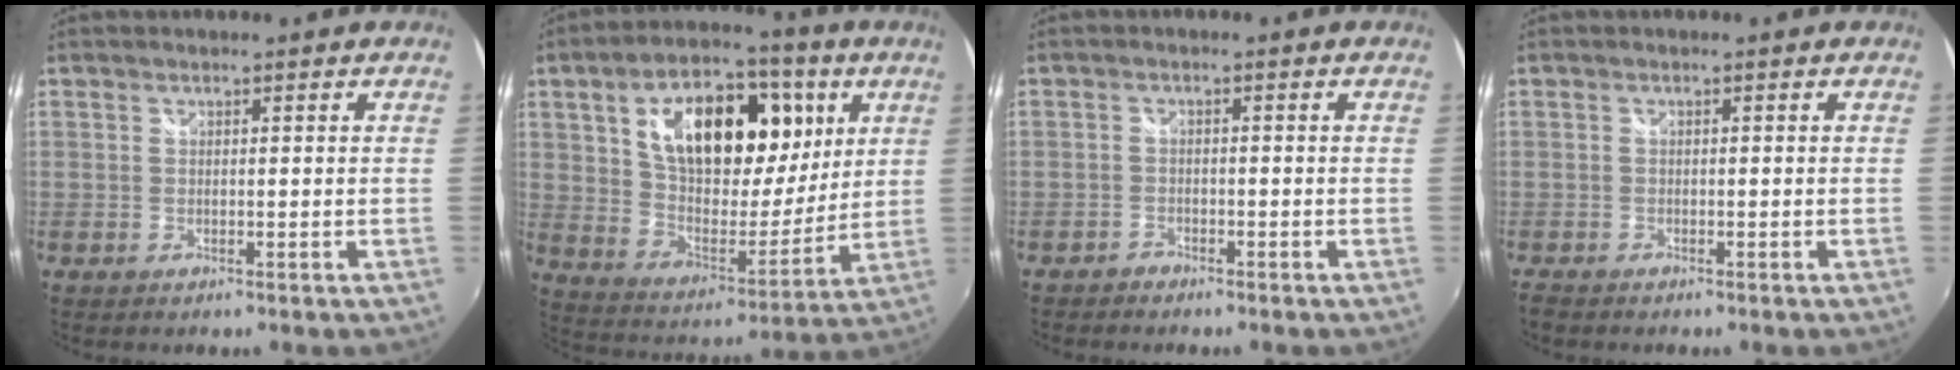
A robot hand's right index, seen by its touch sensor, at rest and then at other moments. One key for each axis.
{"total": 23.4, "fx": 8.2, "fy": 12.6, "fz": 17.9, "tx": -0.310, "ty": 0.023, "tz": 0.140}
{"total": 1.7, "fx": -1.6, "fy": 0.8, "fz": 0.0, "tx": -0.007, "ty": 0.002, "tz": -0.031}
{"total": 2.0, "fx": -1.8, "fy": 0.8, "fz": 0.5, "tx": -0.016, "ty": -0.009, "tz": -0.035}